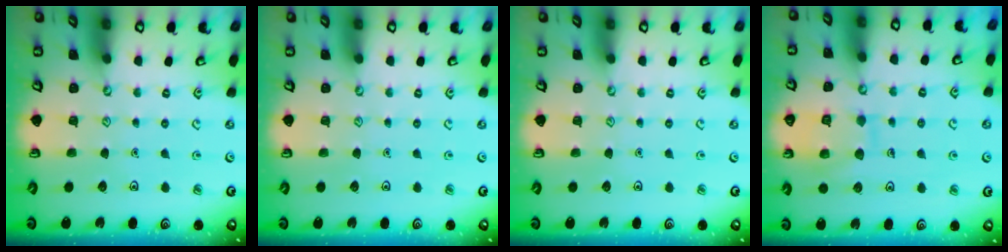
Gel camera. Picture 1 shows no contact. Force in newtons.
{"total": 0.0}
{"total": 0.0}
{"total": 10.6, "press": 10.6, "slide": 0.9}